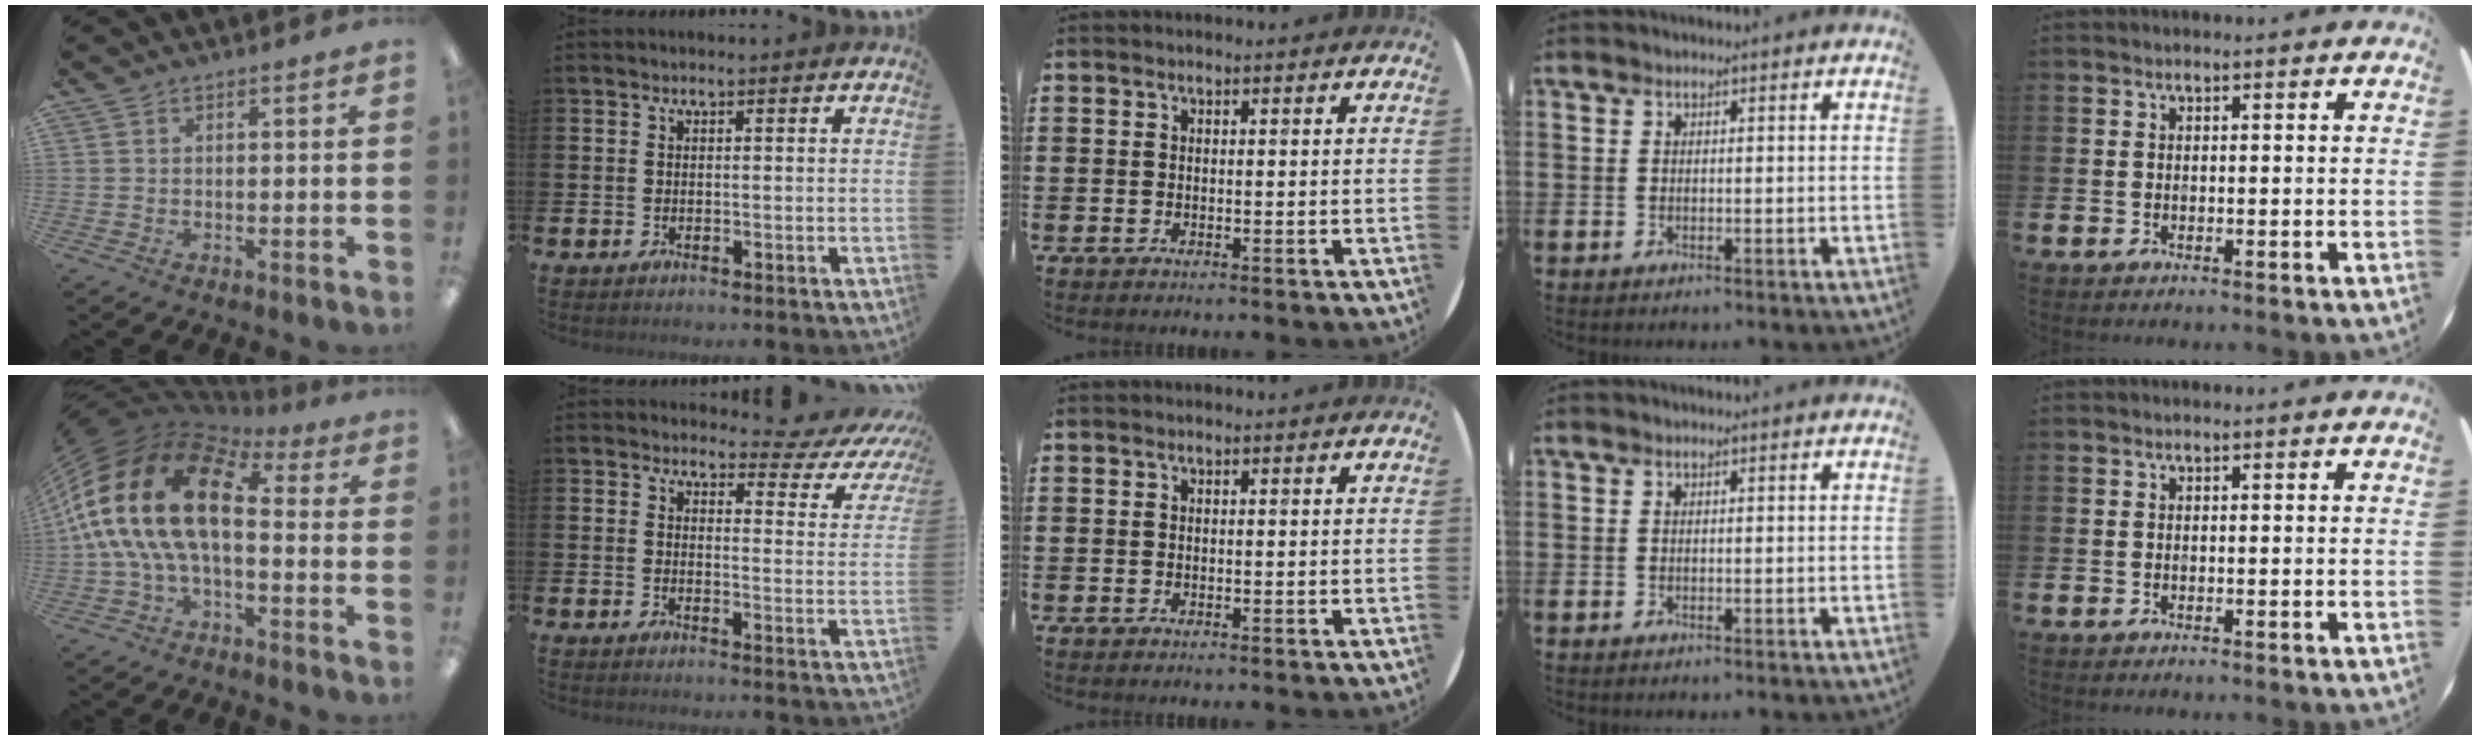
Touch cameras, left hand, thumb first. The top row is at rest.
{"thumb": {"total": 22.0, "force": [2.7, 11.4, 18.7], "torque": [-0.399, 0.000, 0.050]}, "index": {"total": 3.5, "force": [2.8, 1.8, 1.2], "torque": [-0.017, -0.029, 0.037]}}